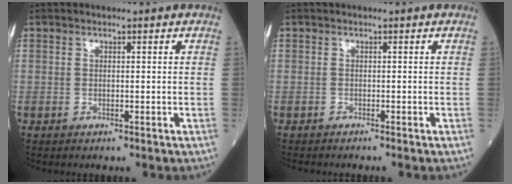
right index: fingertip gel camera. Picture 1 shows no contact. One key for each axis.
{"total": 1.7, "fx": -1.6, "fy": 0.1, "fz": 0.5, "tx": -0.008, "ty": -0.003, "tz": -0.021}